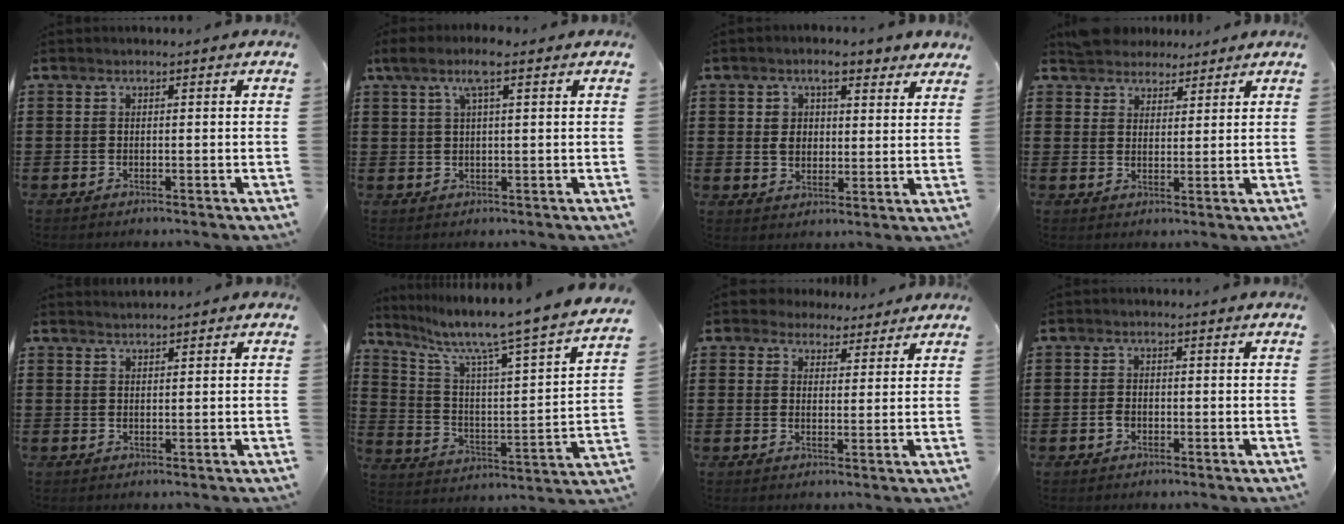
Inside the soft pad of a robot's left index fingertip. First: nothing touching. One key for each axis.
{"total": 4.5, "fx": 2.3, "fy": 0.8, "fz": 3.8, "tx": -0.080, "ty": 0.007, "tz": 0.038}
{"total": 5.4, "fx": 3.1, "fy": 3.1, "fz": 3.1, "tx": -0.065, "ty": 0.004, "tz": 0.053}
{"total": 4.3, "fx": 3.9, "fy": 1.9, "fz": 0.0, "tx": -0.019, "ty": 0.003, "tz": 0.077}
{"total": 1.2, "fx": 1.1, "fy": 0.3, "fz": -0.1, "tx": 0.000, "ty": 0.002, "tz": 0.023}
{"total": 8.1, "fx": 6.6, "fy": -0.1, "fz": 4.7, "tx": -0.119, "ty": -0.055, "tz": 0.098}
{"total": 3.1, "fx": 2.7, "fy": 1.5, "fz": 0.0, "tx": -0.015, "ty": 0.003, "tz": 0.052}
{"total": 1.4, "fx": -0.5, "fy": 1.0, "fz": 0.9, "tx": -0.027, "ty": -0.001, "tz": -0.012}